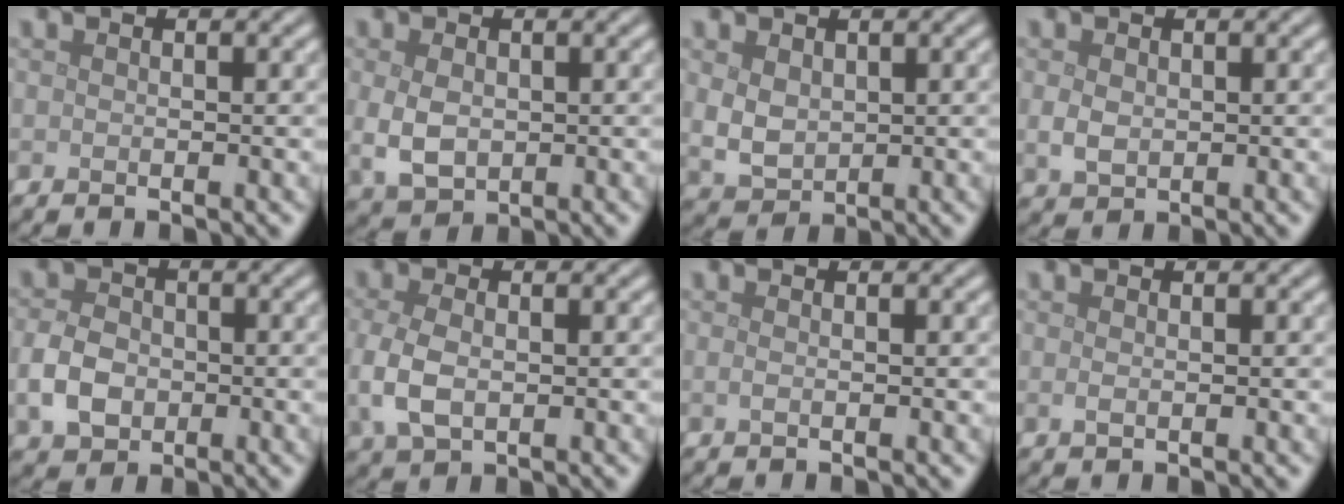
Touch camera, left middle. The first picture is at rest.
{"total": 3.7, "force": [-0.2, 2.6, 2.6], "torque": [-0.063, -0.007, 0.001]}
{"total": 3.0, "force": [0.5, 2.3, 1.9], "torque": [-0.047, -0.005, 0.014]}
{"total": 2.0, "force": [0.0, 1.5, 1.3], "torque": [-0.031, -0.001, 0.003]}
{"total": 4.1, "force": [-0.9, 3.1, 2.5], "torque": [-0.054, -0.002, -0.023]}
{"total": 4.4, "force": [-0.5, 2.9, 3.4], "torque": [-0.092, -0.010, -0.010]}
{"total": 0.6, "force": [-0.1, 0.2, 0.5], "torque": [-0.014, -0.002, -0.002]}
{"total": 0.7, "force": [0.0, 0.4, 0.6], "torque": [-0.014, -0.002, 0.000]}